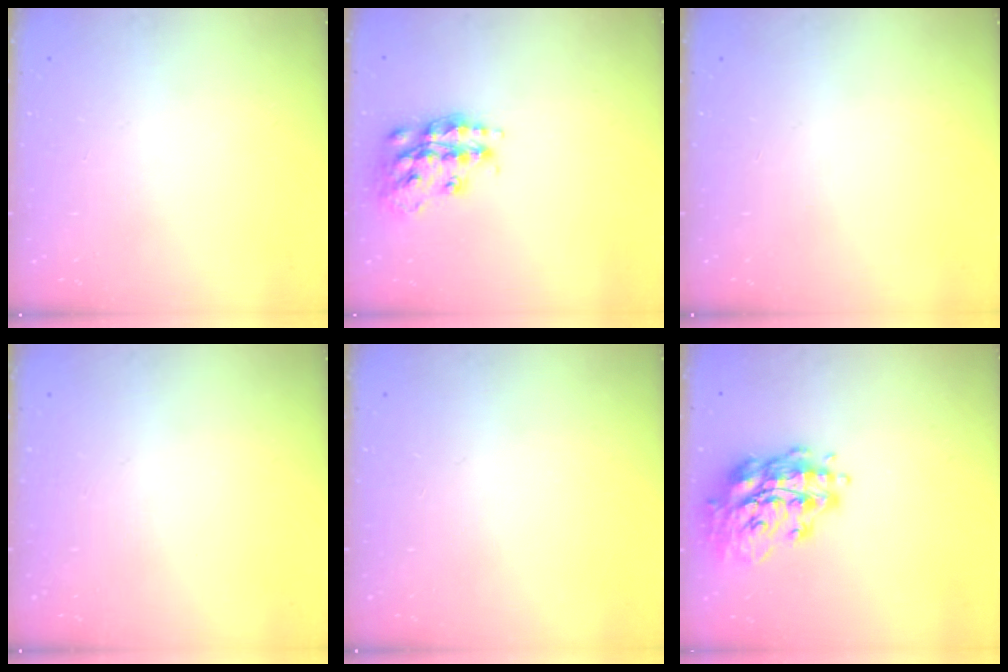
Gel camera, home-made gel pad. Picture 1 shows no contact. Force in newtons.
{"total": 15.9, "press": 15.8, "slide": 1.0}
{"total": 0.0}
{"total": 0.0}
{"total": 0.0}
{"total": 16.1, "press": 15.9, "slide": 2.1}